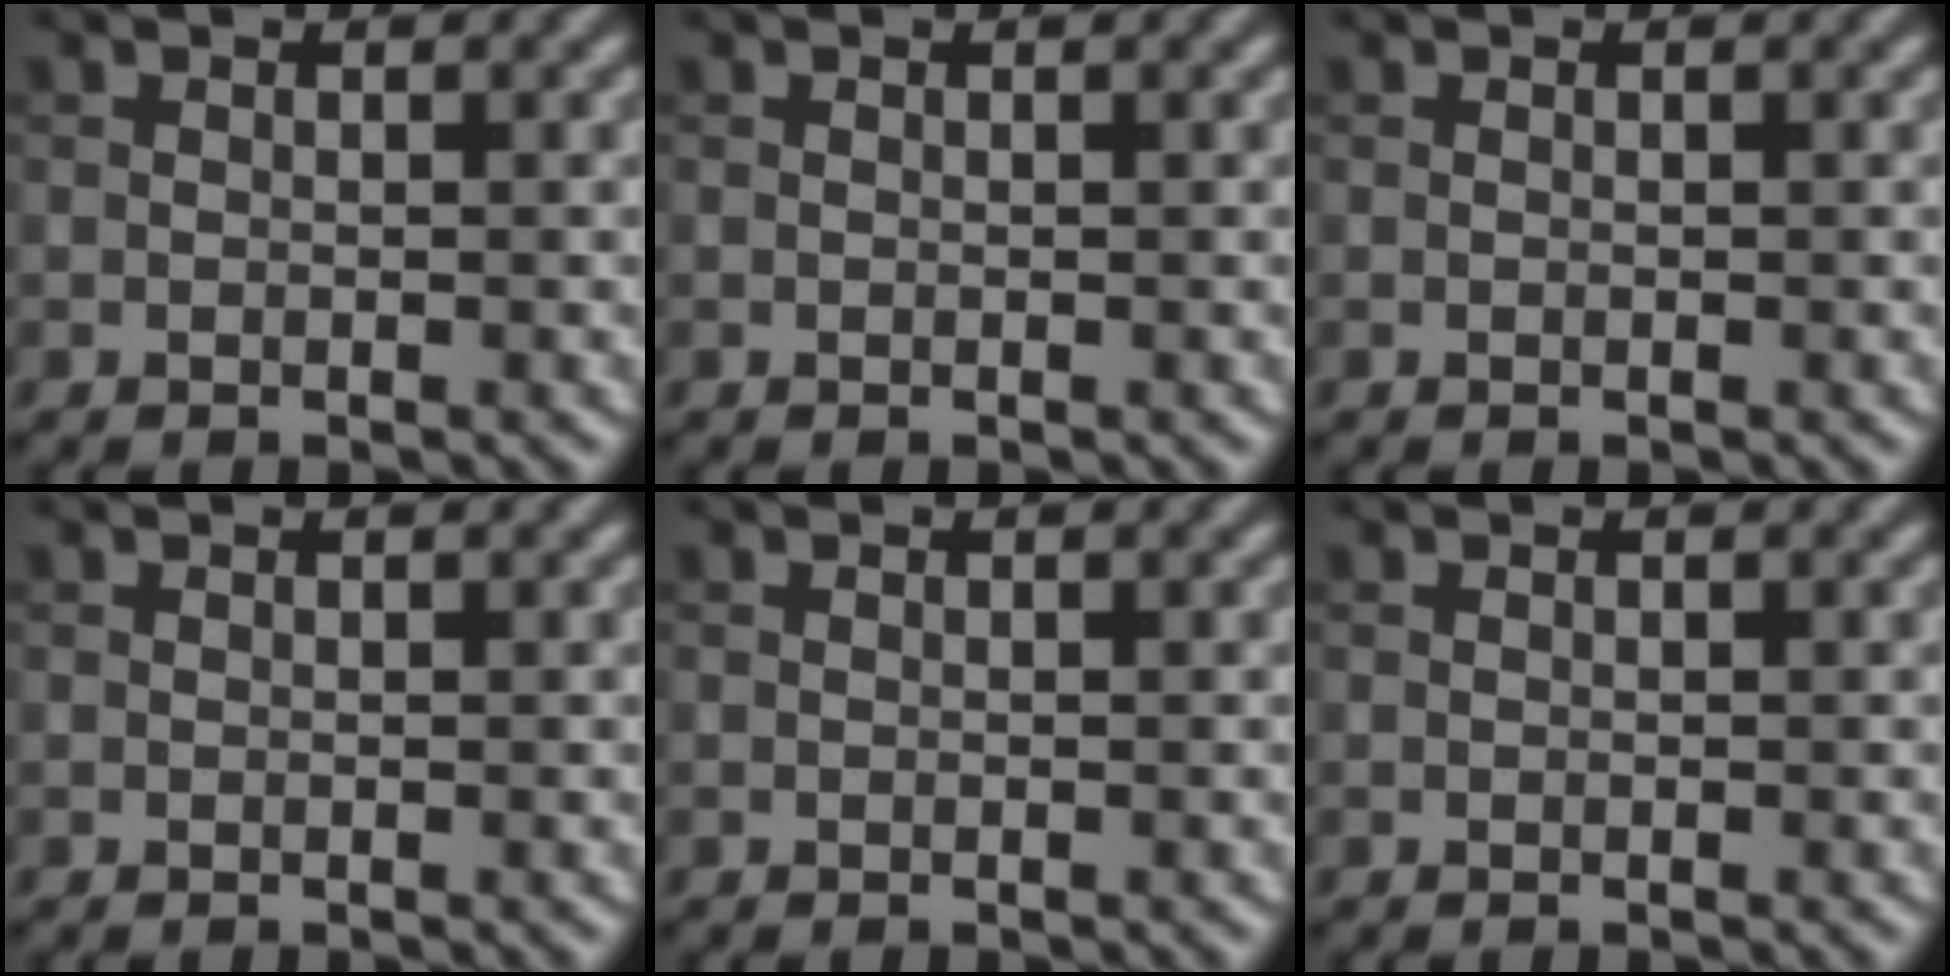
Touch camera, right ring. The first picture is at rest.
{"total": 0.0}
{"total": 0.0}
{"total": 0.0}
{"total": 0.0}
{"total": 0.0}